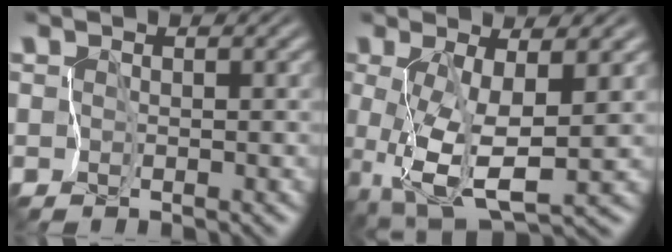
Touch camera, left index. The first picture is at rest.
{"total": 5.6, "force": [-0.3, 1.8, 5.3], "torque": [-0.115, -0.011, -0.003]}